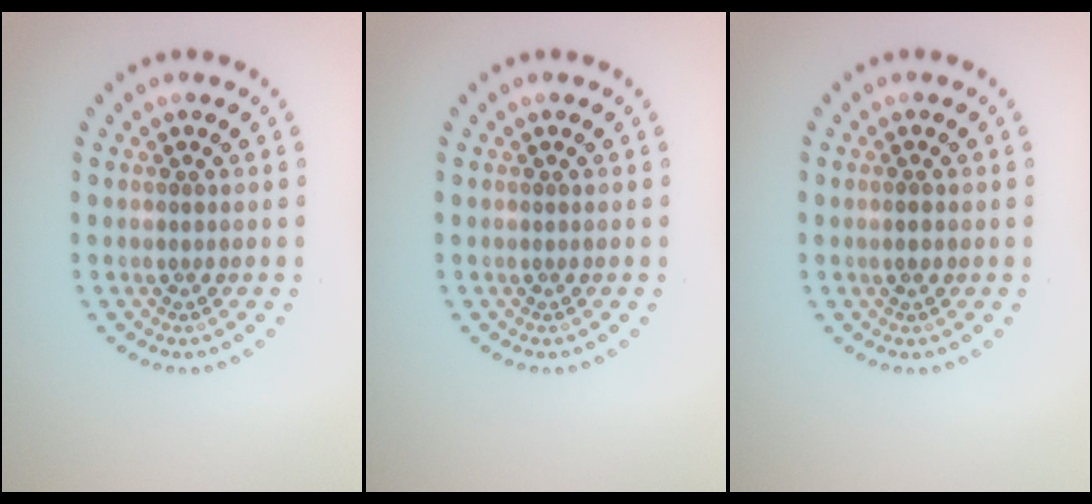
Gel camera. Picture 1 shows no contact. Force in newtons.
{"total": 0.0}
{"total": 1.1, "press": 1.1, "slide": 0.1}